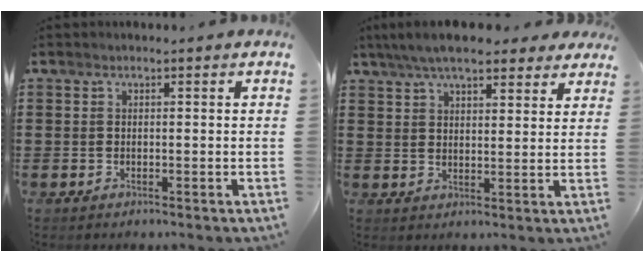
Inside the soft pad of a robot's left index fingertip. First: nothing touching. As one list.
[{"total": 7.4, "force": [6.3, 1.7, 3.6], "torque": [-0.087, -0.005, 0.116]}]